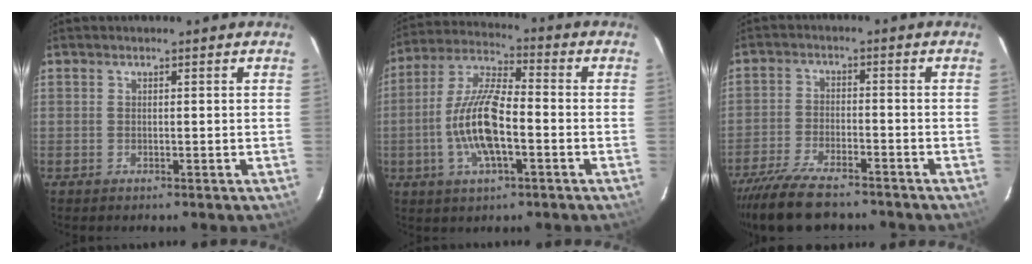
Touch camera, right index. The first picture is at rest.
{"total": 12.8, "force": [-3.3, 4.2, 11.6], "torque": [-0.244, 0.002, -0.066]}
{"total": 12.6, "force": [-10.7, 3.3, 5.8], "torque": [-0.134, -0.023, -0.184]}